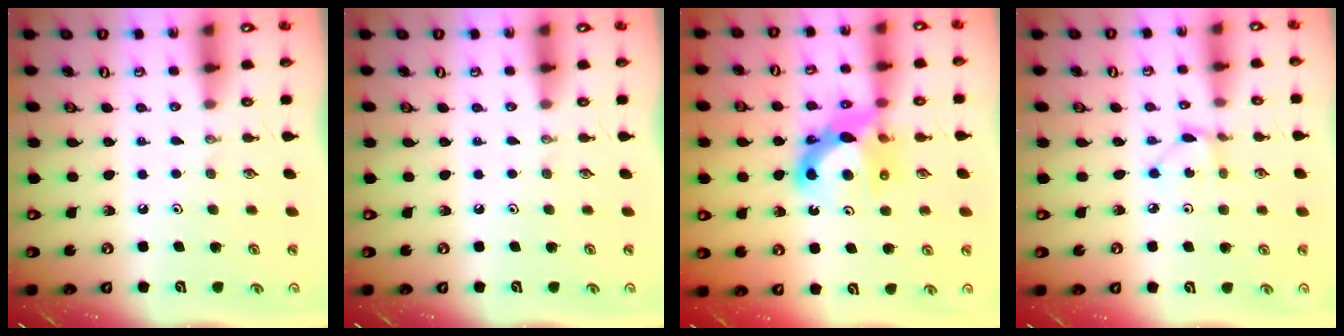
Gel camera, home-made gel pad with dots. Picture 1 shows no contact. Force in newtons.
{"total": 0.0}
{"total": 11.5, "press": 11.4, "slide": 1.0}
{"total": 2.0, "press": 2.0, "slide": 0.2}